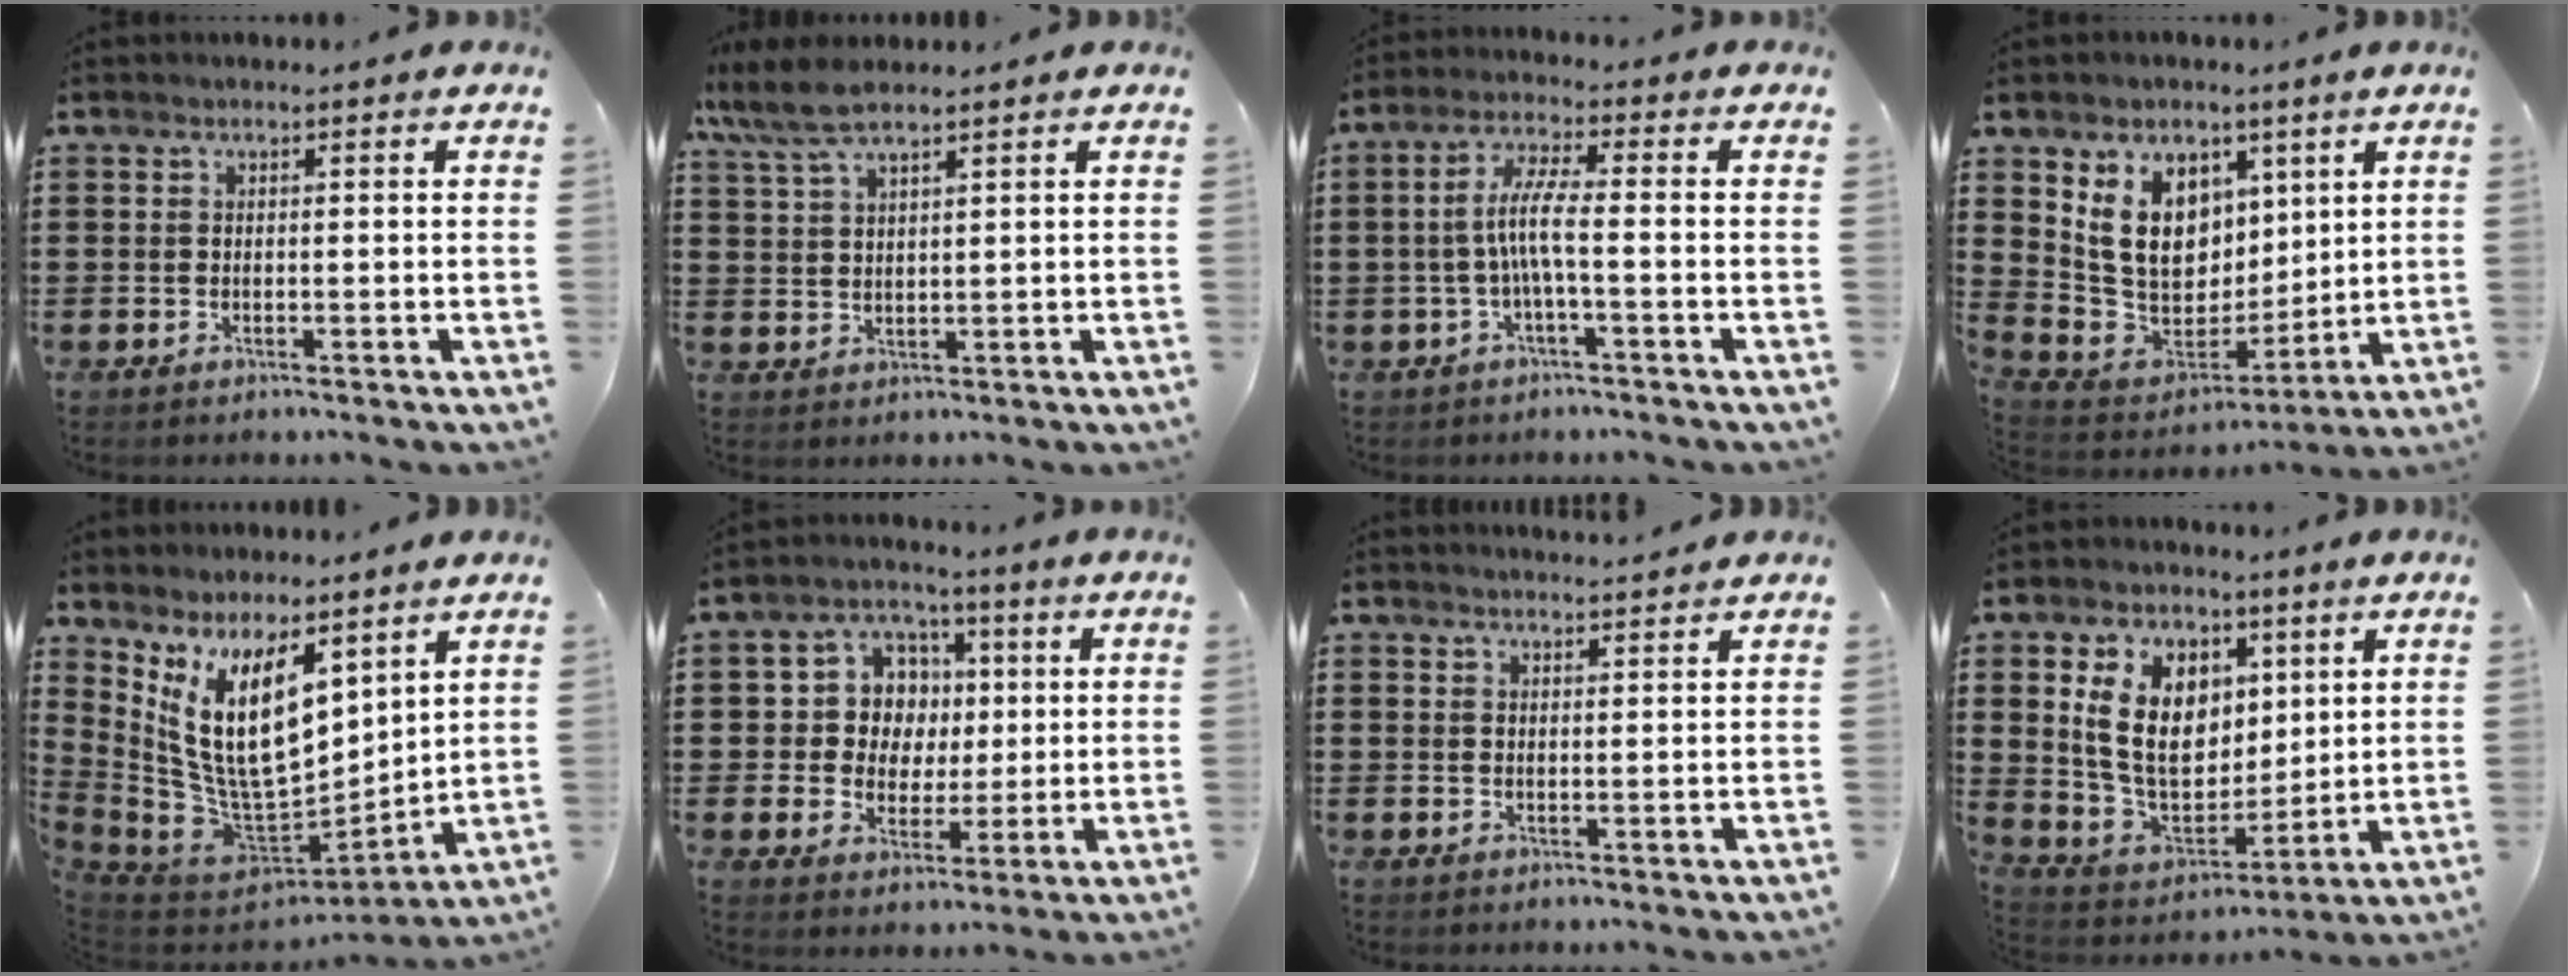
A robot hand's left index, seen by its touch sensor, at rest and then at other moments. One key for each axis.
{"total": 5.7, "fx": 4.5, "fy": 1.0, "fz": 3.5, "tx": -0.087, "ty": -0.006, "tz": 0.080}
{"total": 6.1, "fx": -1.2, "fy": 0.8, "fz": 6.0, "tx": -0.122, "ty": 0.000, "tz": -0.031}
{"total": 11.2, "fx": 4.8, "fy": 8.6, "fz": 5.4, "tx": -0.146, "ty": -0.015, "tz": 0.097}
{"total": 14.2, "fx": 6.2, "fy": 6.6, "fz": 10.9, "tx": -0.256, "ty": -0.038, "tz": 0.118}
{"total": 7.7, "fx": 1.1, "fy": 7.2, "fz": 2.5, "tx": -0.074, "ty": 0.018, "tz": 0.020}
{"total": 1.7, "fx": 1.7, "fy": -0.1, "fz": 0.1, "tx": -0.006, "ty": -0.001, "tz": 0.034}
{"total": 12.0, "fx": 4.2, "fy": 8.6, "fz": 7.2, "tx": -0.178, "ty": -0.003, "tz": 0.079}